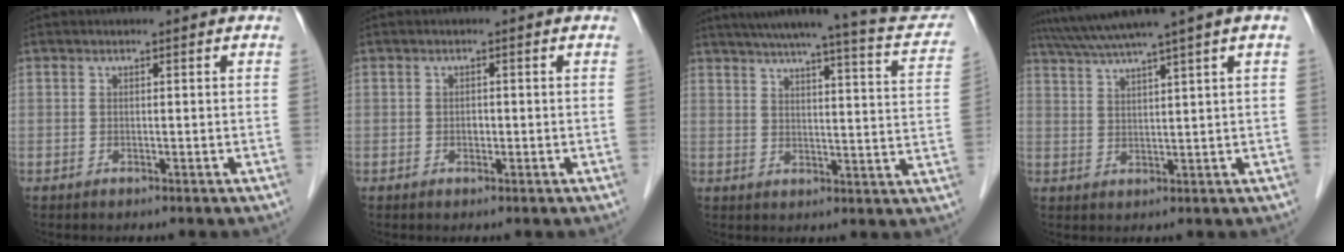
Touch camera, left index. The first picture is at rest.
{"total": 0.8, "force": [-0.2, 0.6, 0.6], "torque": [-0.009, 0.002, -0.004]}
{"total": 20.2, "force": [18.1, 1.2, 8.9], "torque": [-0.120, -0.024, 0.214]}
{"total": 8.7, "force": [6.7, -2.0, 5.2], "torque": [-0.088, 0.026, 0.104]}